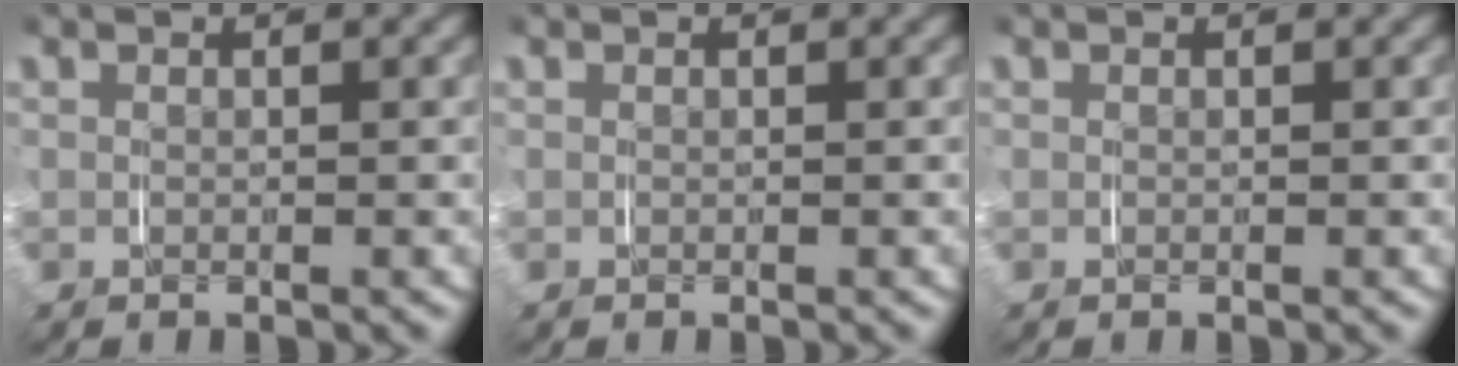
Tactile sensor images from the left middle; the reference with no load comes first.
{"total": 0.0}
{"total": 0.0}